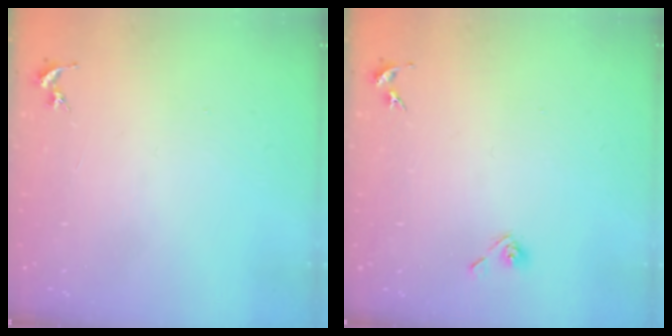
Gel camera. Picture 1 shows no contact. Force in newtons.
{"total": 4.4, "press": 3.9, "slide": 2.0}